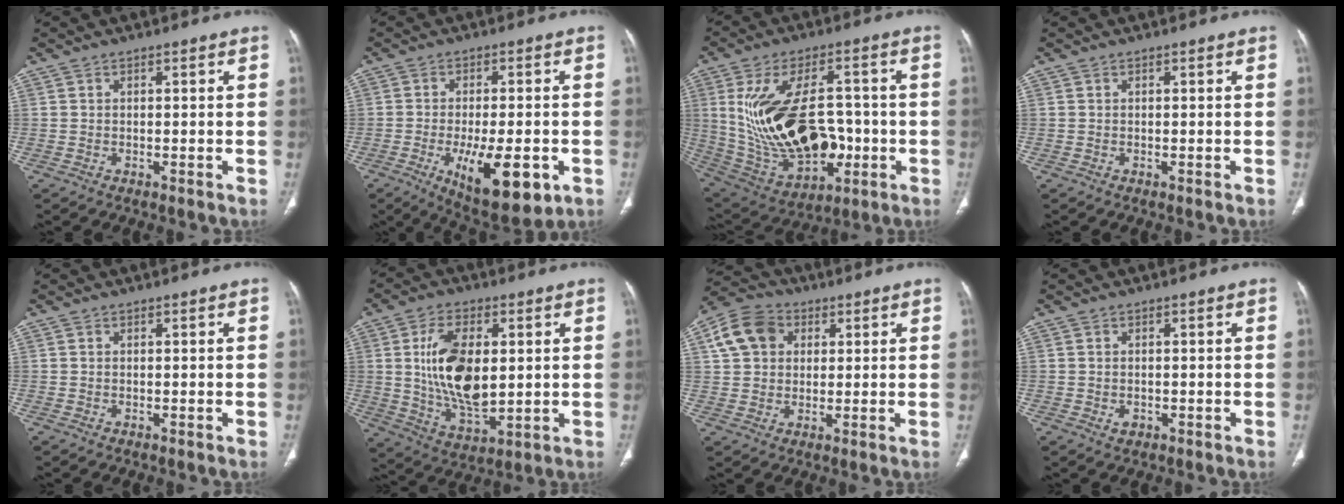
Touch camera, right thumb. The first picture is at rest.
{"total": 14.5, "force": [-4.2, 5.6, 12.7], "torque": [-0.191, -0.018, -0.051]}
{"total": 23.2, "force": [-1.1, 13.8, 18.6], "torque": [-0.326, 0.010, 0.013]}
{"total": 0.0}
{"total": 0.0}
{"total": 15.5, "force": [2.0, 8.2, 13.0], "torque": [-0.228, -0.016, 0.046]}
{"total": 10.1, "force": [3.2, 8.0, 5.2], "torque": [-0.085, 0.008, 0.053]}
{"total": 1.5, "force": [-0.4, 1.2, 0.9], "torque": [-0.011, 0.001, -0.002]}